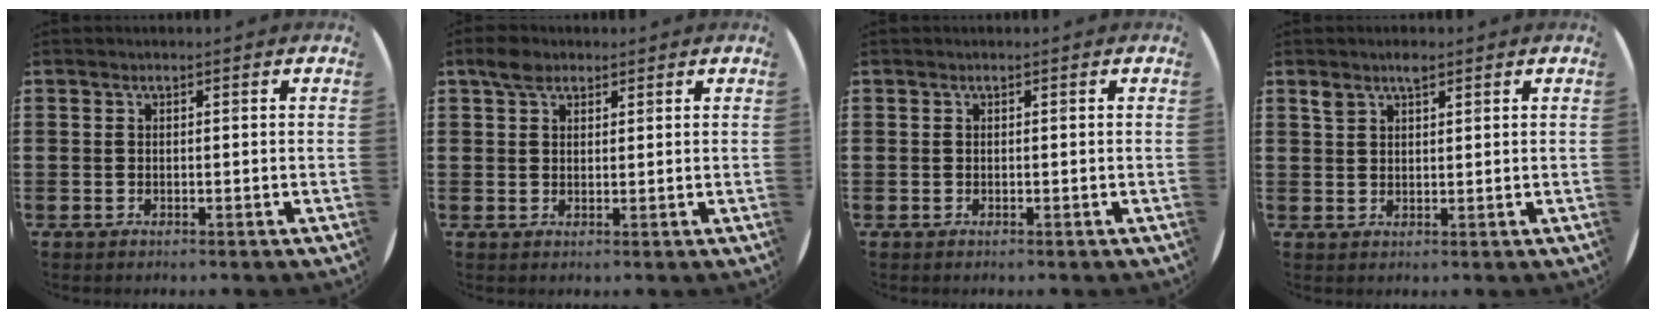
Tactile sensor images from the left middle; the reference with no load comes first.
{"total": 2.8, "force": [2.2, 1.4, 1.0], "torque": [-0.007, 0.001, 0.037]}
{"total": 0.0}
{"total": 2.4, "force": [1.9, 0.9, 1.2], "torque": [-0.018, 0.001, 0.032]}